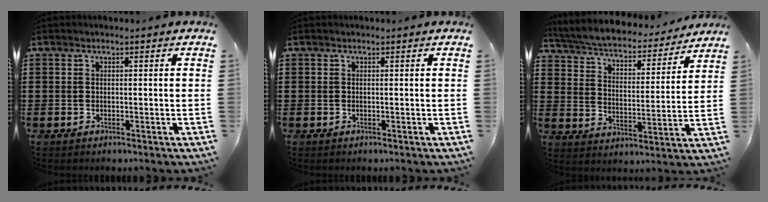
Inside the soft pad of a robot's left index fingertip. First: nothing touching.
{"total": 0.0}
{"total": 5.0, "force": [4.7, 0.2, 1.5], "torque": [-0.053, -0.037, 0.076]}